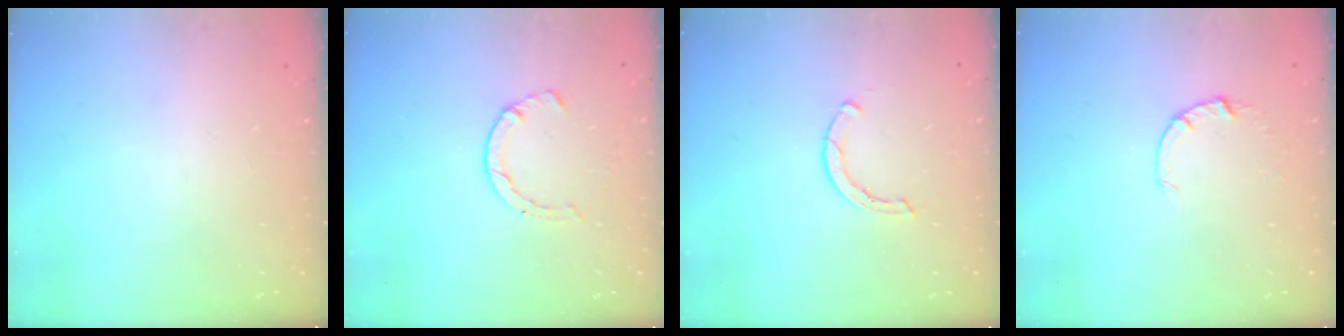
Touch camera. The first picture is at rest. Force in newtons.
{"total": 2.1, "press": 2.1, "slide": 0.5}
{"total": 1.7, "press": 1.6, "slide": 0.3}
{"total": 2.6, "press": 2.6, "slide": 0.4}